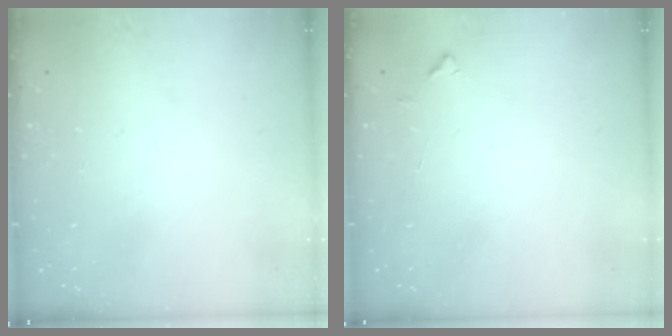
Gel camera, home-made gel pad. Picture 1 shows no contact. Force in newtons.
{"total": 4.0, "press": 3.9, "slide": 0.2}